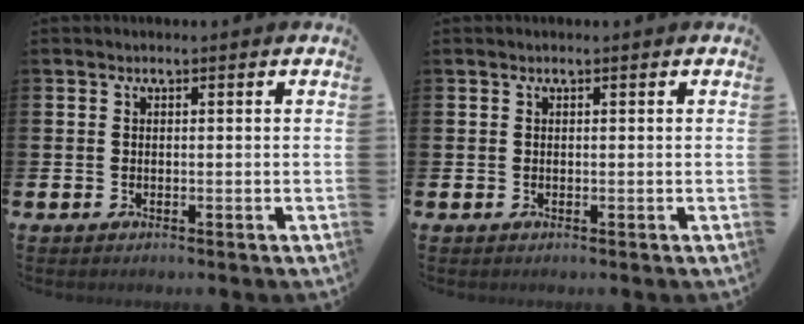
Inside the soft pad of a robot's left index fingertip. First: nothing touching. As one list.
[{"total": 0.0}]